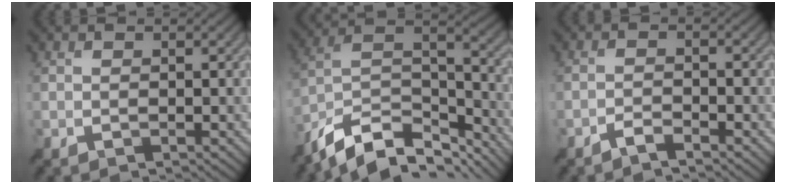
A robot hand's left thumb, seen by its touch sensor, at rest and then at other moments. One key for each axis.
{"total": 13.2, "fx": -9.6, "fy": 5.7, "fz": 7.0, "tx": -0.169, "ty": -0.003, "tz": -0.167}
{"total": 1.7, "fx": -1.4, "fy": 0.2, "fz": 1.0, "tx": -0.021, "ty": 0.005, "tz": -0.032}